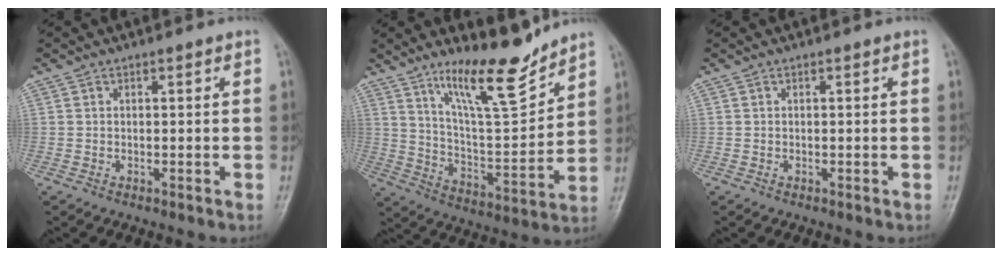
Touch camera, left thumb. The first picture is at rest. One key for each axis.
{"total": 14.9, "fx": 11.3, "fy": 3.2, "fz": 9.2, "tx": -0.126, "ty": -0.083, "tz": 0.201}
{"total": 0.0}